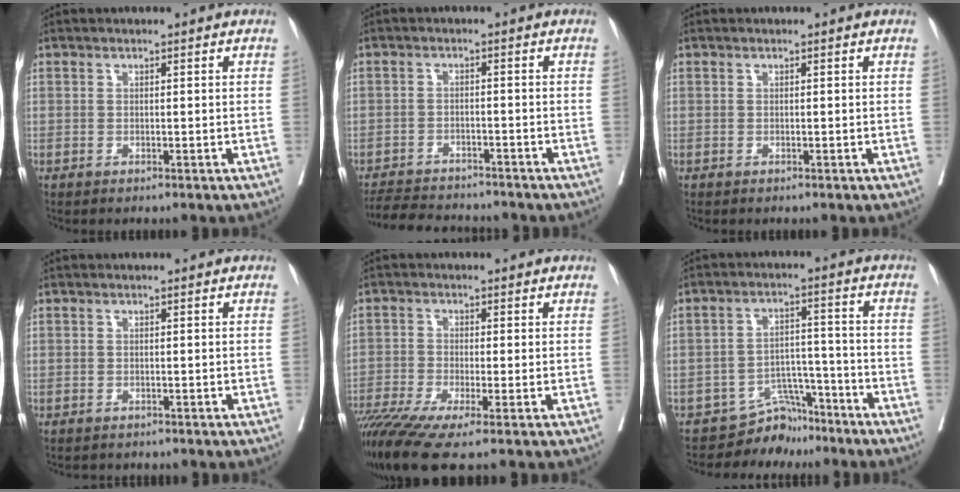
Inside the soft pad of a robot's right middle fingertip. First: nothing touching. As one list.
[{"total": 7.7, "force": [-7.2, 2.2, 1.6], "torque": [-0.022, -0.002, -0.112]}, {"total": 0.0}, {"total": 1.4, "force": [-1.3, 0.6, 0.1], "torque": [-0.010, -0.003, -0.021]}, {"total": 9.9, "force": [-7.2, 0.3, 6.8], "torque": [-0.121, -0.018, -0.126]}, {"total": 5.6, "force": [-5.1, 2.3, -0.5], "torque": [0.011, 0.035, -0.082]}]